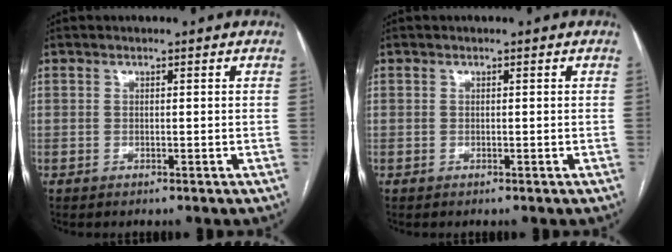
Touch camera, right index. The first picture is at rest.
{"total": 0.0}